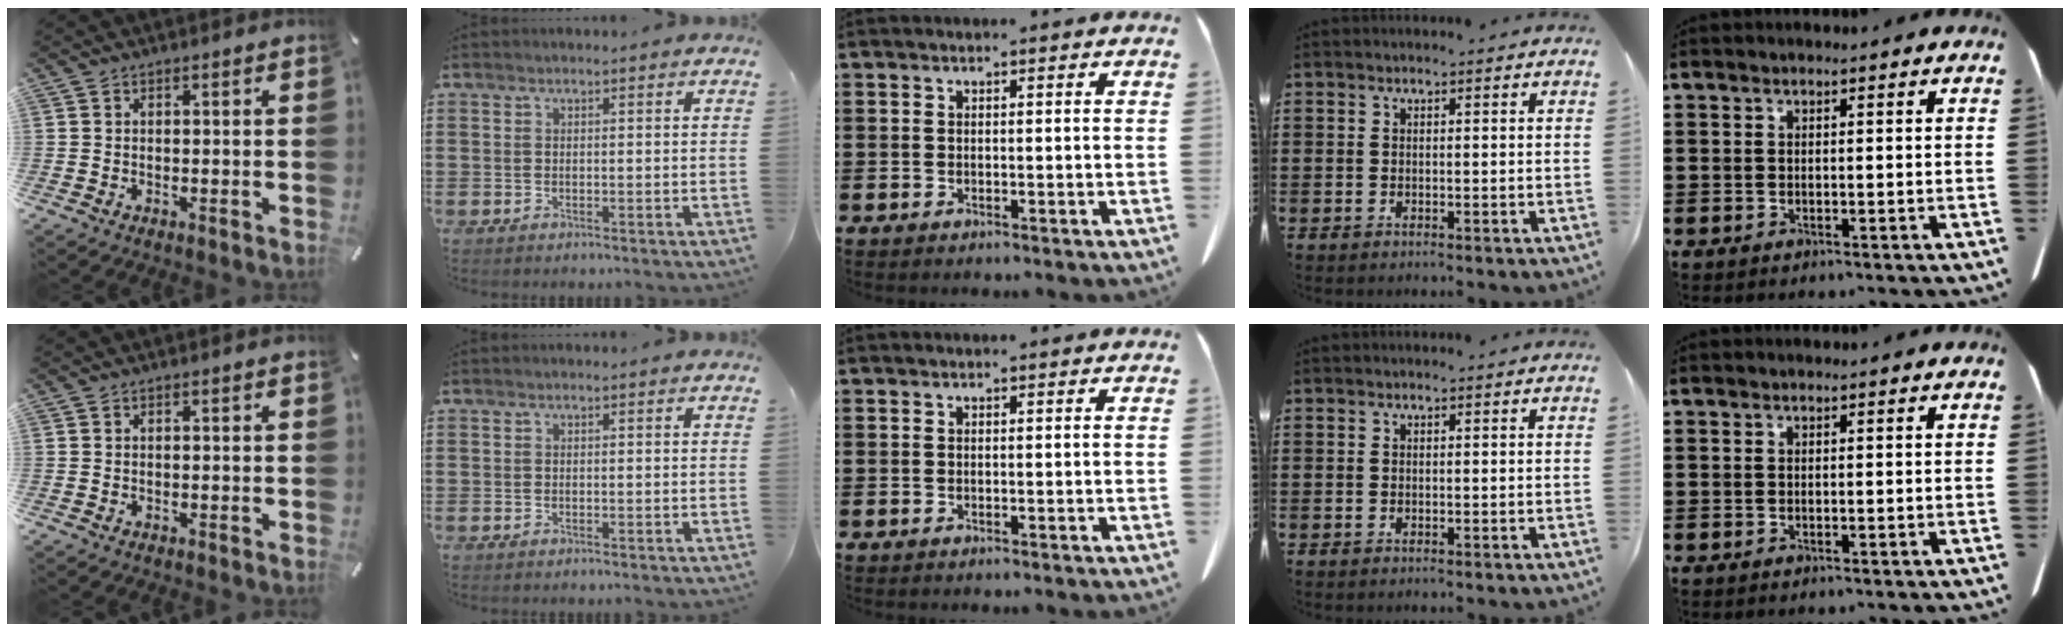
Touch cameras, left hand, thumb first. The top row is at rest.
{}